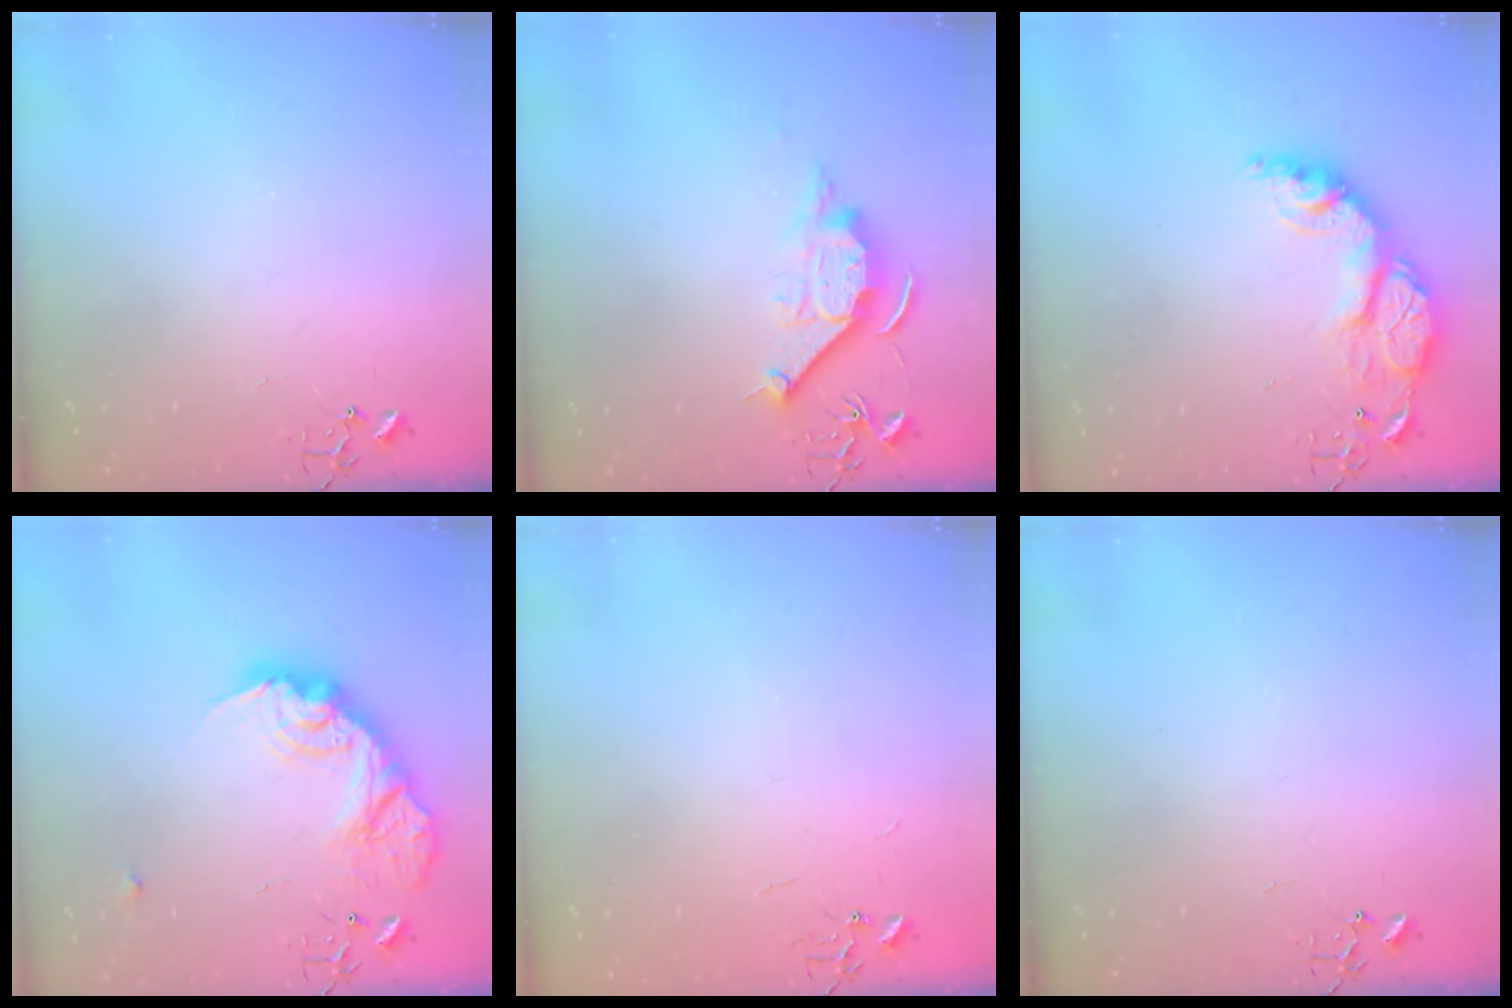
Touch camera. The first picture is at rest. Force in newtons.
{"total": 10.7, "press": 10.7, "slide": 1.1}
{"total": 16.7, "press": 16.7, "slide": 1.3}
{"total": 19.4, "press": 19.3, "slide": 1.5}
{"total": 2.2, "press": 2.2, "slide": 0.3}
{"total": 0.0}